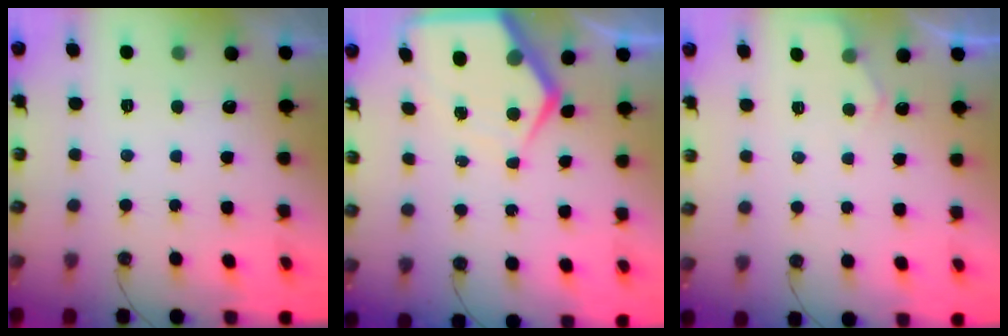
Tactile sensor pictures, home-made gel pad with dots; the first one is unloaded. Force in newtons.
{"total": 9.3, "press": 9.3, "slide": 1.0}
{"total": 3.3, "press": 3.2, "slide": 0.5}